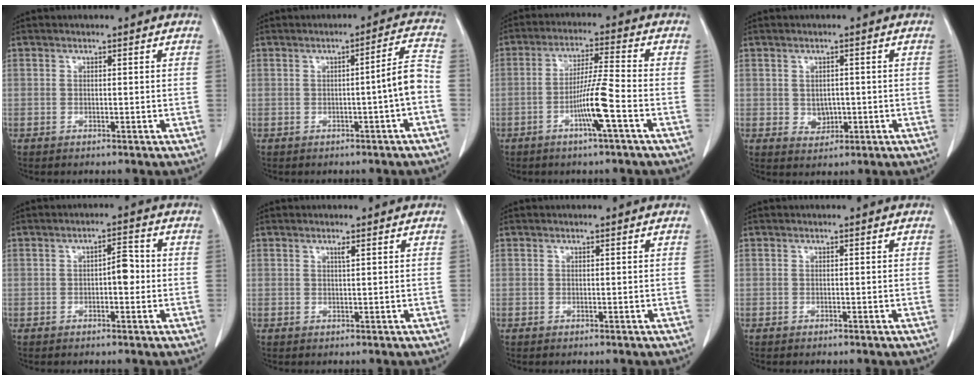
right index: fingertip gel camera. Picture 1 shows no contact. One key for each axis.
{"total": 4.8, "fx": -1.4, "fy": -0.7, "fz": 4.5, "tx": -0.058, "ty": 0.007, "tz": -0.021}
{"total": 7.6, "fx": -3.0, "fy": -0.7, "fz": 6.9, "tx": -0.134, "ty": -0.003, "tz": -0.057}
{"total": 2.6, "fx": -0.2, "fy": 2.1, "fz": 1.6, "tx": -0.022, "ty": 0.000, "tz": 0.004}
{"total": 3.2, "fx": -0.4, "fy": 1.2, "fz": 3.0, "tx": -0.040, "ty": 0.007, "tz": -0.007}
{"total": 0.7, "fx": 0.4, "fy": -0.1, "fz": 0.6, "tx": -0.013, "ty": -0.002, "tz": 0.008}
{"total": 0.0}
{"total": 0.0}